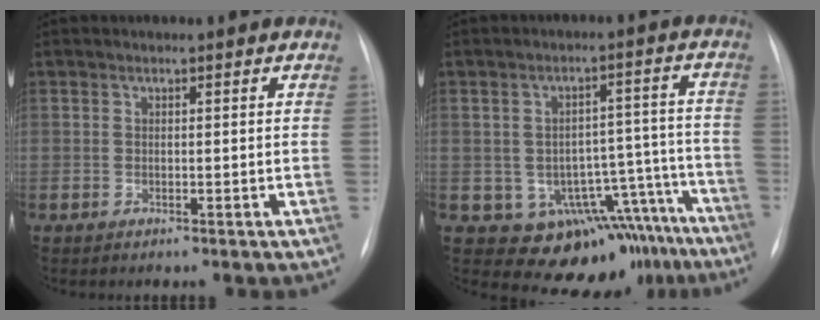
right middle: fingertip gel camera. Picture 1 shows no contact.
{"total": 14.3, "force": [-10.8, 8.7, 3.4], "torque": [-0.010, 0.063, -0.123]}